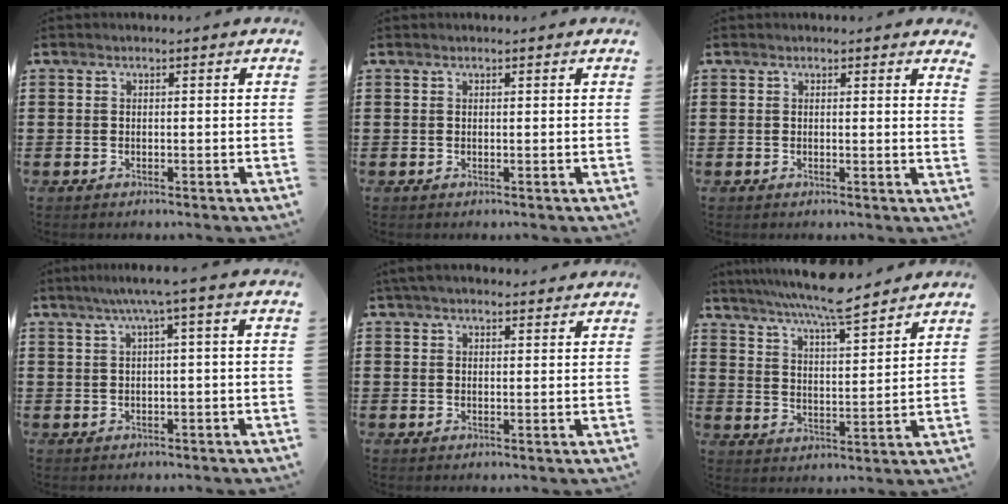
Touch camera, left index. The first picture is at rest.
{"total": 0.0}
{"total": 1.0, "force": [0.8, -0.1, 0.5], "torque": [-0.005, -0.005, 0.014]}
{"total": 3.2, "force": [0.5, -0.4, 3.2], "torque": [-0.059, -0.004, 0.005]}
{"total": 3.1, "force": [2.7, 0.9, 1.1], "torque": [-0.028, 0.000, 0.052]}
{"total": 7.1, "force": [6.4, -0.1, 3.1], "torque": [-0.080, -0.035, 0.110]}